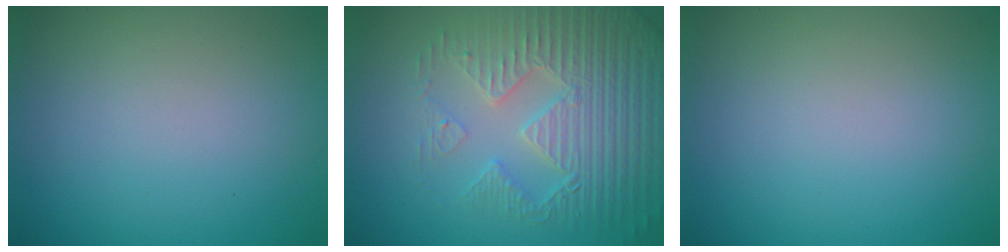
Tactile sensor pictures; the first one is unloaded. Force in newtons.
{"total": 5.8, "press": 5.2, "slide": 2.6}
{"total": 0.0}